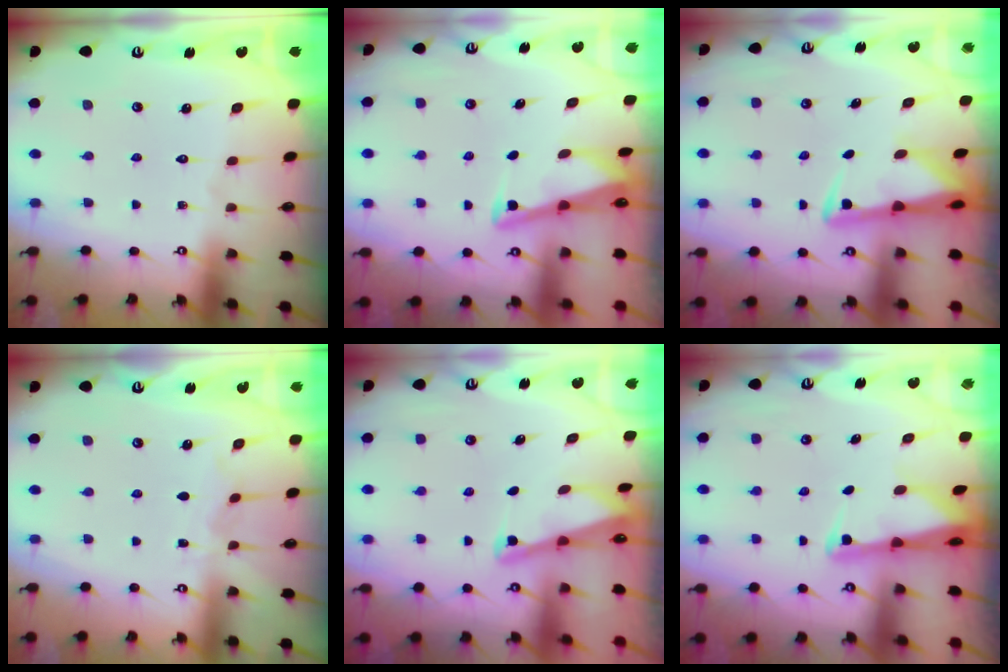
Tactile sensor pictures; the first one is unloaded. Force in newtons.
{"total": 2.8, "press": 2.8, "slide": 0.4}
{"total": 2.9, "press": 2.9, "slide": 0.4}
{"total": 3.8, "press": 3.8, "slide": 0.1}
{"total": 2.1, "press": 2.0, "slide": 0.3}
{"total": 2.4, "press": 2.3, "slide": 0.5}